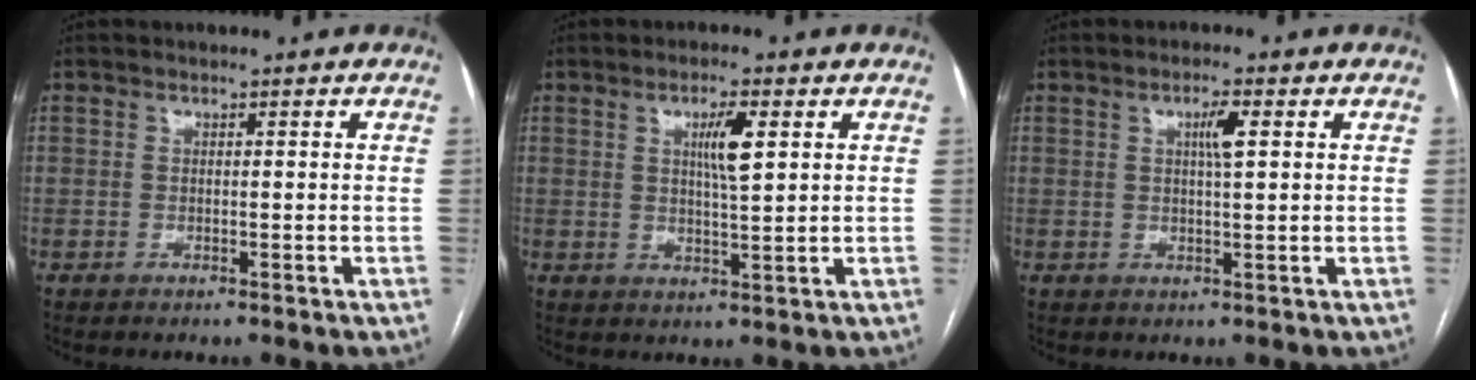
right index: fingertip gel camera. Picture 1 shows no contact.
{"total": 4.8, "force": [1.6, 0.4, 4.5], "torque": [-0.079, -0.001, 0.029]}
{"total": 3.1, "force": [1.0, 0.2, 3.0], "torque": [-0.051, 0.002, 0.016]}